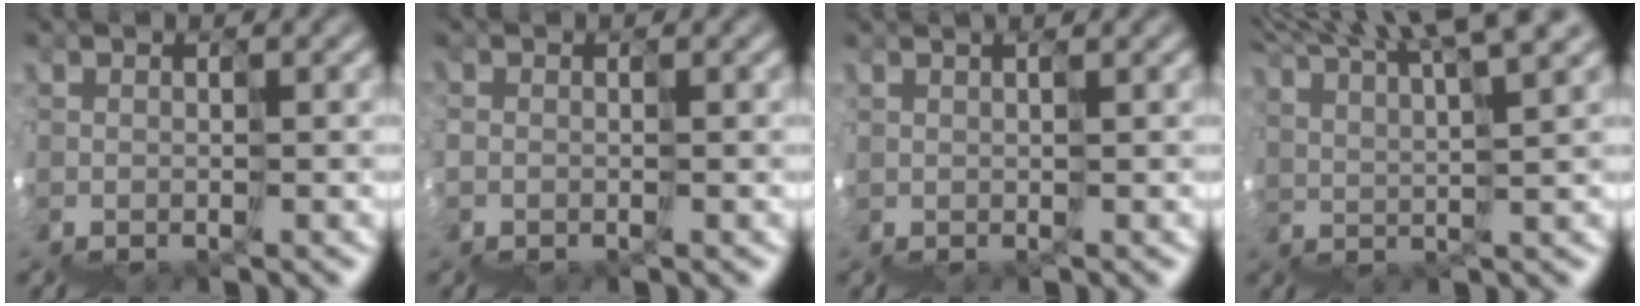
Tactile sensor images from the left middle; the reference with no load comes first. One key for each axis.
{"total": 1.5, "fx": -0.2, "fy": -0.5, "fz": -1.4, "tx": 0.023, "ty": 0.006, "tz": -0.007}
{"total": 1.1, "fx": 1.1, "fy": -0.2, "fz": 0.0, "tx": 0.022, "ty": 0.014, "tz": 0.016}
{"total": 10.9, "fx": 9.3, "fy": 1.2, "fz": 5.6, "tx": -0.087, "ty": 0.074, "tz": 0.126}